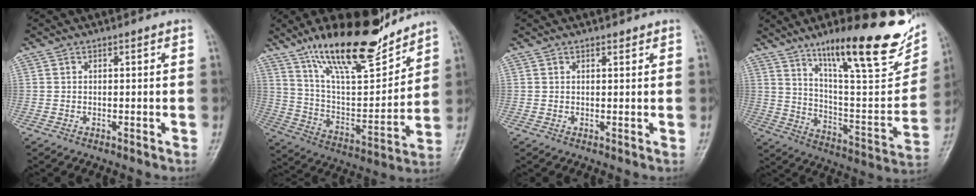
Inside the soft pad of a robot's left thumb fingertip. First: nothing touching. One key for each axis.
{"total": 21.4, "fx": 16.0, "fy": 6.2, "fz": 12.7, "tx": -0.172, "ty": -0.085, "tz": 0.281}
{"total": 0.8, "fx": 0.7, "fy": 0.3, "fz": 0.3, "tx": -0.005, "ty": -0.005, "tz": 0.009}
{"total": 27.3, "fx": 16.4, "fy": 6.7, "fz": 20.7, "tx": -0.275, "ty": -0.057, "tz": 0.262}